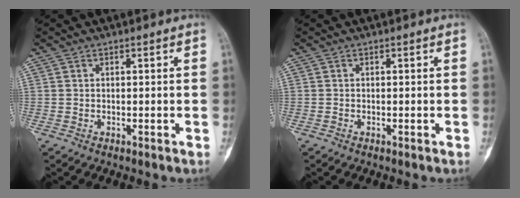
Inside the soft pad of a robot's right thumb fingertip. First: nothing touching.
{"total": 0.0}